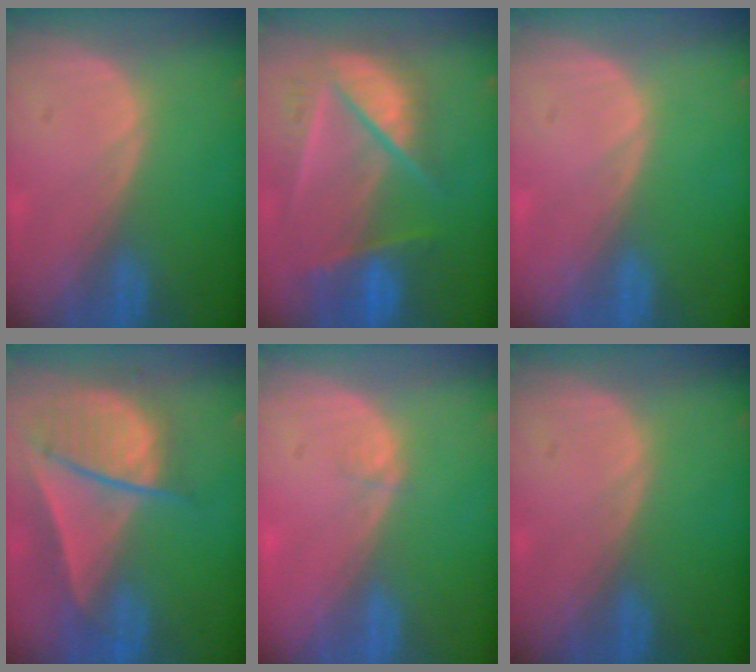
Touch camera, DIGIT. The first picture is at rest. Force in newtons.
{"total": 9.9, "press": 8.3, "slide": 5.4}
{"total": 0.0}
{"total": 9.1, "press": 7.9, "slide": 4.5}
{"total": 0.5, "press": 0.5, "slide": 0.2}
{"total": 0.0}